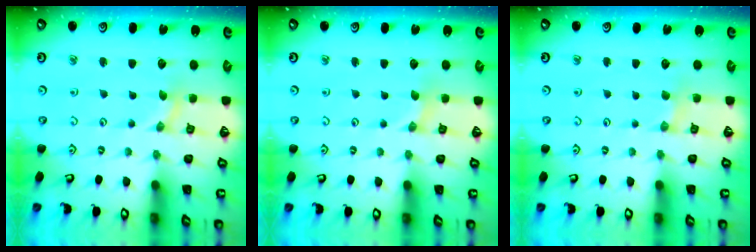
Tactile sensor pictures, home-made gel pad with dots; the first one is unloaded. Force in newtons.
{"total": 0.0}
{"total": 2.3, "press": 2.3, "slide": 0.3}